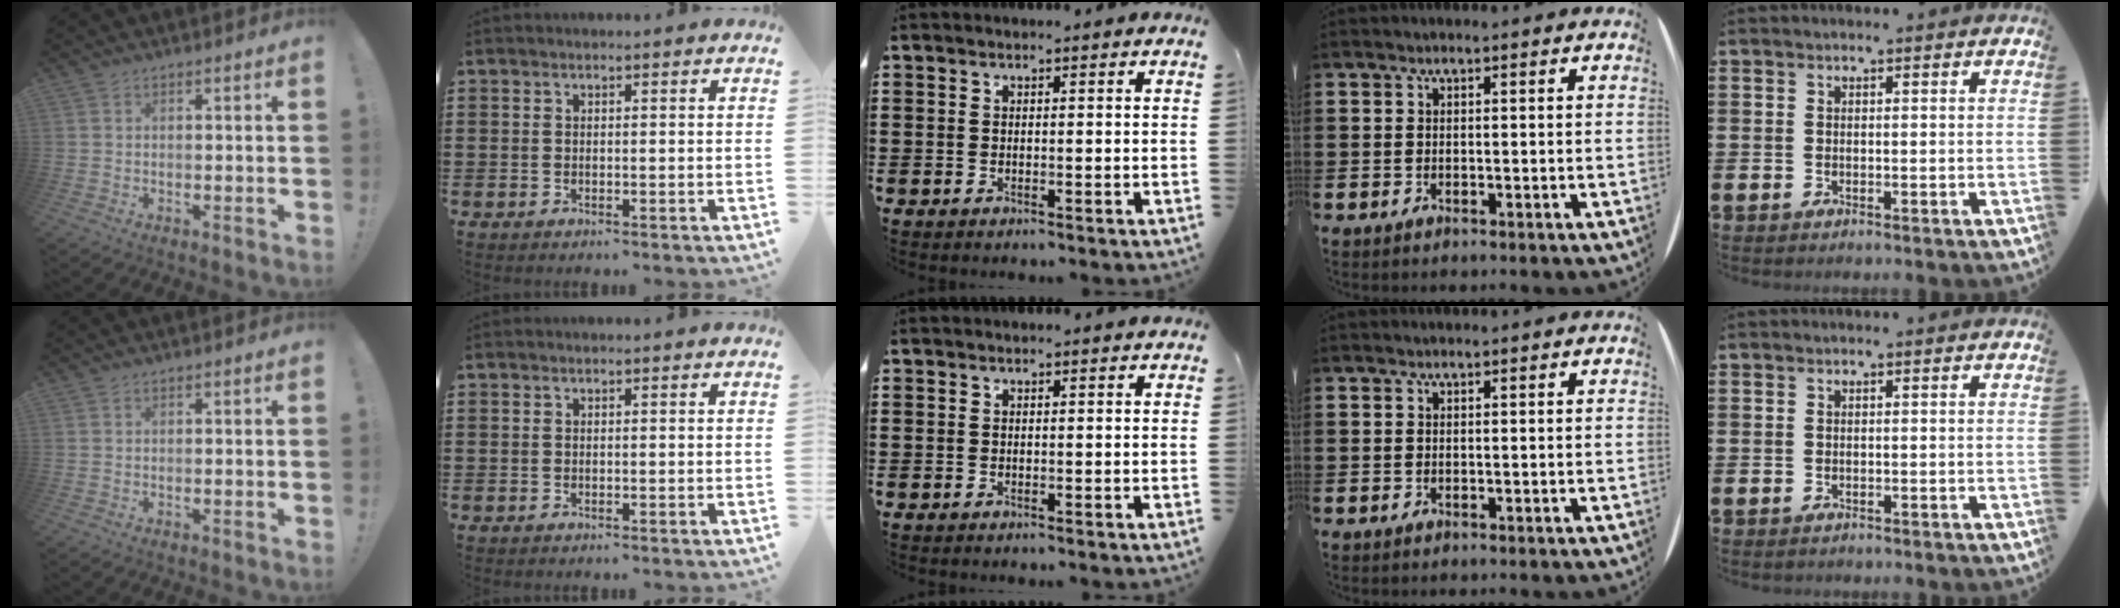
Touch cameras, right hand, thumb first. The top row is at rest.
{}